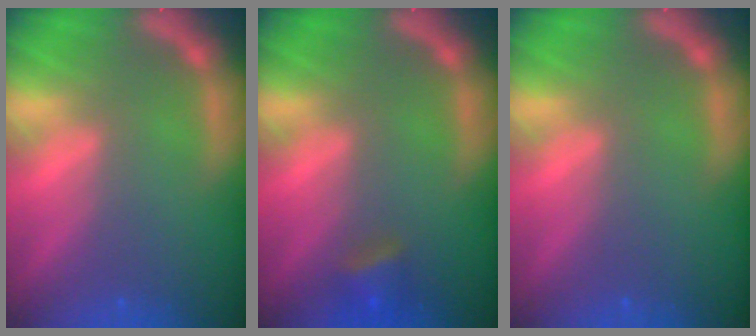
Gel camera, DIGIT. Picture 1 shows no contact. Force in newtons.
{"total": 2.4}
{"total": 0.0}